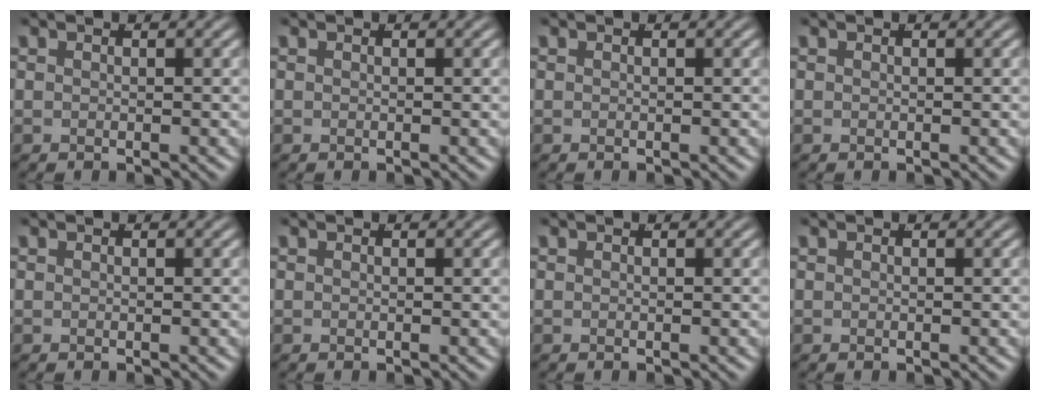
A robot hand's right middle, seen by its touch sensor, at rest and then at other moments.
{"total": 0.0}
{"total": 0.0}
{"total": 0.0}
{"total": 0.0}
{"total": 0.0}
{"total": 0.0}
{"total": 0.0}